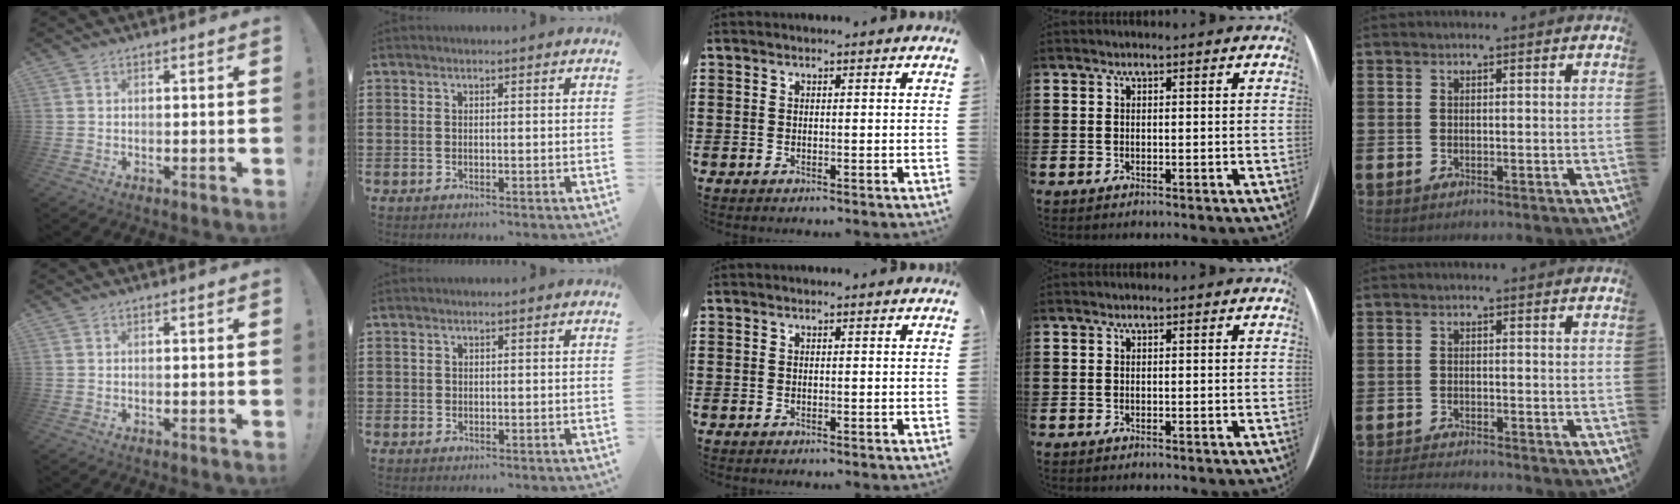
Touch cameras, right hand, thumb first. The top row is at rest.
{"little": {"total": 1.3, "force": [-1.2, -0.2, 0.3], "torque": [-0.004, 0.002, -0.024]}}